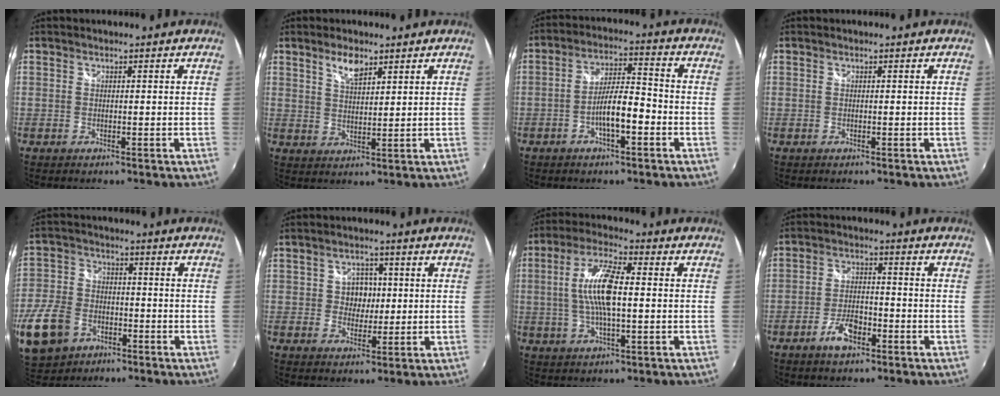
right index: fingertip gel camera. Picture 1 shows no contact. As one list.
[{"total": 4.4, "force": [3.0, 1.7, 2.8], "torque": [-0.047, 0.003, 0.054]}, {"total": 7.7, "force": [-3.1, 1.7, 6.8], "torque": [-0.125, 0.010, -0.051]}, {"total": 0.0}, {"total": 15.2, "force": [-6.9, 10.8, 8.1], "torque": [-0.216, -0.004, -0.126]}, {"total": 4.4, "force": [0.5, 3.9, 2.1], "torque": [-0.029, 0.009, 0.007]}, {"total": 10.6, "force": [0.3, 2.8, 10.2], "torque": [-0.204, 0.007, 0.003]}, {"total": 5.9, "force": [-3.6, 2.4, 4.0], "torque": [-0.087, 0.001, -0.062]}]